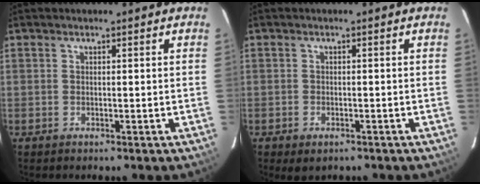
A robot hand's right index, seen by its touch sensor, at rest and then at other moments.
{"total": 2.4, "force": [-1.3, 1.7, 1.1], "torque": [-0.022, -0.006, -0.016]}